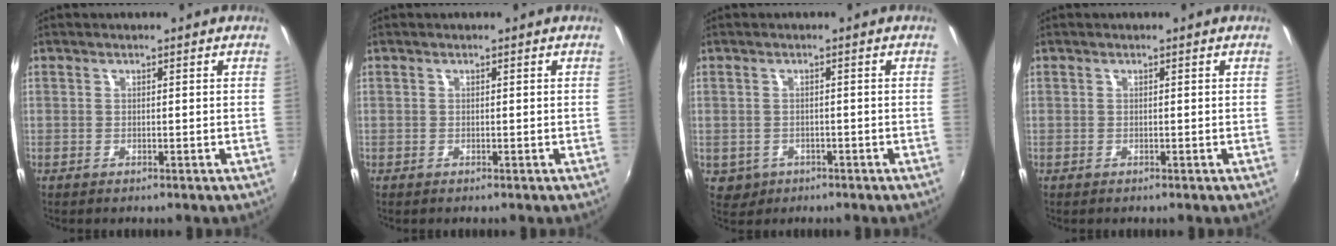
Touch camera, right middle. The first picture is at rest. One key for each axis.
{"total": 0.0}
{"total": 3.5, "fx": -1.1, "fy": 3.1, "fz": 1.1, "tx": -0.030, "ty": -0.002, "tz": -0.008}
{"total": 0.0}